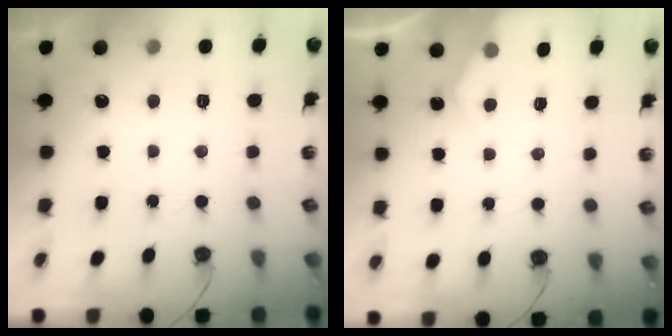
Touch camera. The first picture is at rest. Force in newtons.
{"total": 3.6, "press": 3.6, "slide": 0.2}